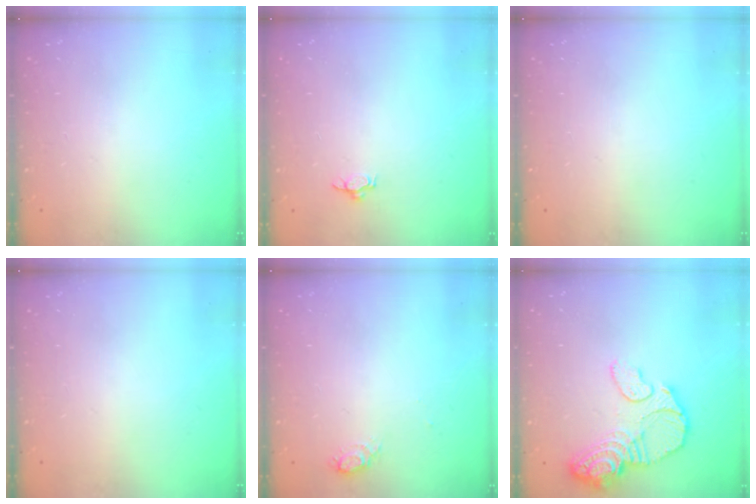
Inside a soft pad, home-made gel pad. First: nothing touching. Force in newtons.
{"total": 2.7, "press": 2.6, "slide": 1.0}
{"total": 0.0}
{"total": 0.0}
{"total": 5.2, "press": 4.8, "slide": 1.9}
{"total": 16.0, "press": 15.9, "slide": 1.4}